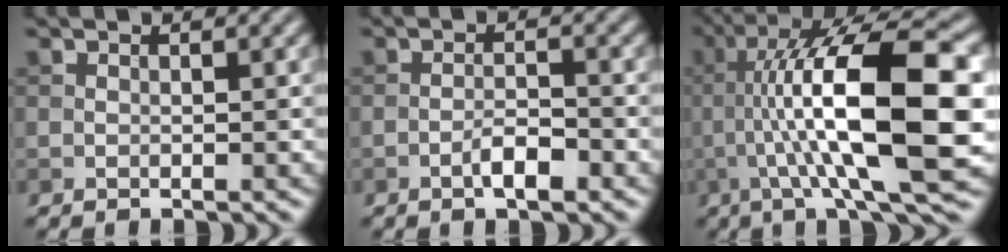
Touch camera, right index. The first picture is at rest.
{"total": 2.4, "force": [-1.3, 0.6, 1.9], "torque": [-0.034, 0.005, -0.025]}
{"total": 14.0, "force": [-0.7, 3.2, 13.6], "torque": [-0.219, 0.021, -0.014]}